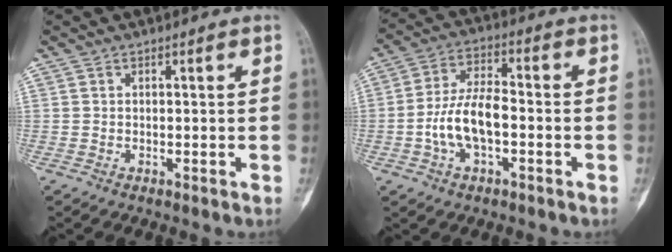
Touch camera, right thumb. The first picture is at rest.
{"total": 10.3, "force": [-2.4, 5.1, 8.6], "torque": [-0.169, 0.031, -0.049]}